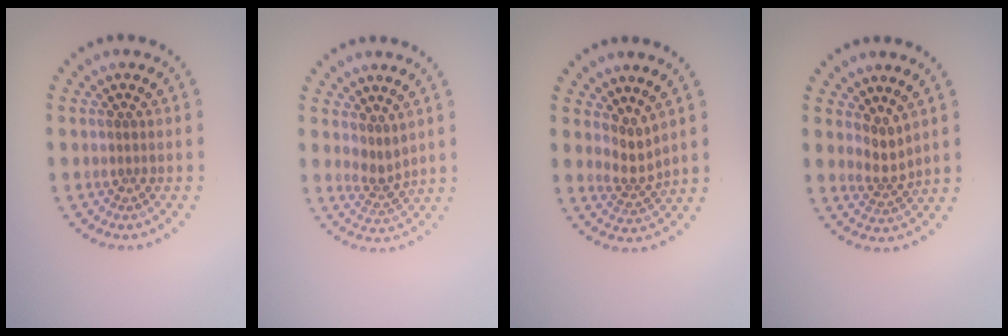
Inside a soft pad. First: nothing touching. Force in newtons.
{"total": 2.0, "press": 1.6, "slide": 1.3}
{"total": 2.2, "press": 1.5, "slide": 1.7}
{"total": 2.2, "press": 1.6, "slide": 1.5}